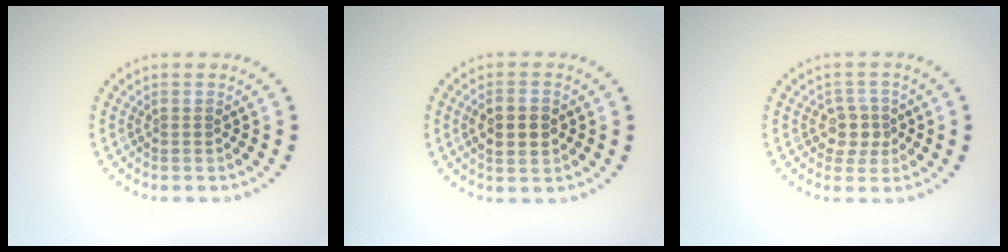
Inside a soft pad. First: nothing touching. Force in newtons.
{"total": 3.0, "press": 3.0, "slide": 0.3}
{"total": 2.4, "press": 2.1, "slide": 1.2}